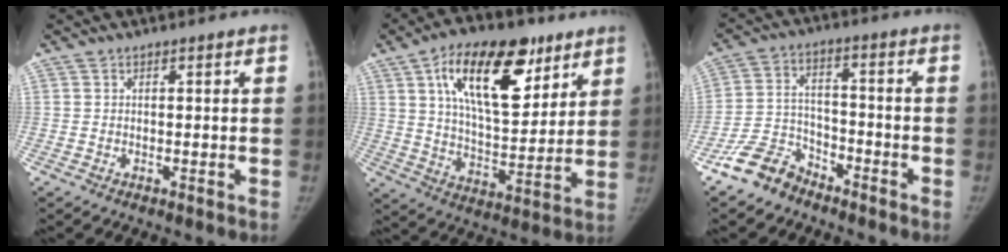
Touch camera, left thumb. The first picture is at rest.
{"total": 21.3, "force": [10.3, 10.2, 15.6], "torque": [-0.214, -0.035, 0.176]}
{"total": 8.4, "force": [-6.6, 4.6, 2.4], "torque": [-0.040, 0.043, -0.135]}